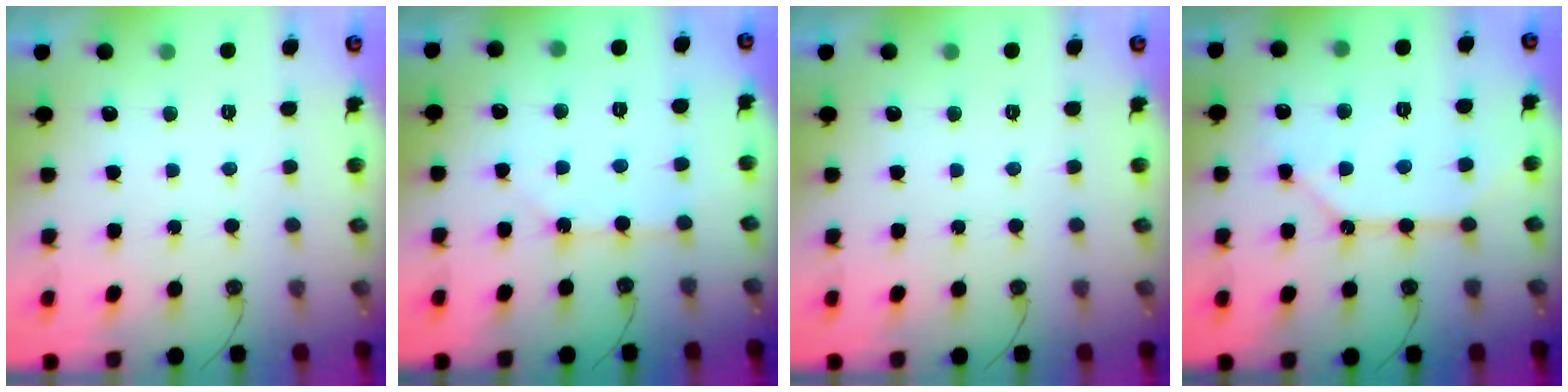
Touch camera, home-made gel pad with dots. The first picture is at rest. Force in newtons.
{"total": 1.8, "press": 1.8, "slide": 0.1}
{"total": 0.0}
{"total": 10.9, "press": 10.8, "slide": 1.2}